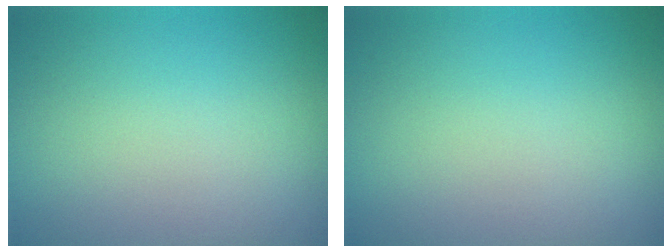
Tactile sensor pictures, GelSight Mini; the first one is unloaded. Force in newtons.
{"total": 0.0}